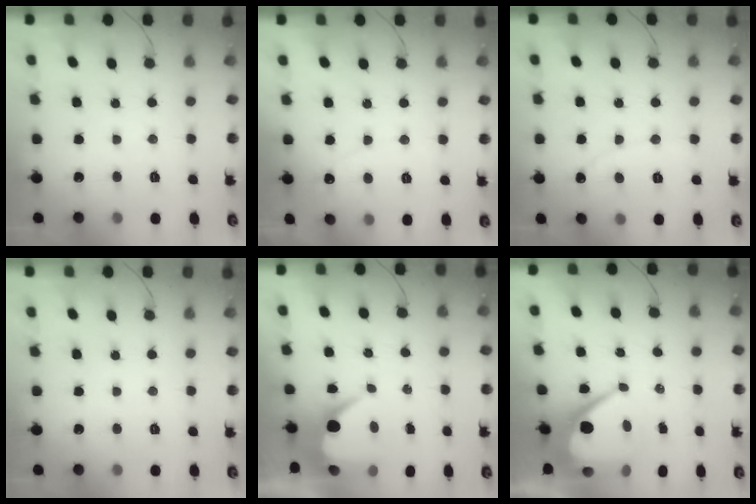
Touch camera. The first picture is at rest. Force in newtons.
{"total": 2.9, "press": 2.9, "slide": 0.2}
{"total": 1.9, "press": 1.9, "slide": 0.1}
{"total": 0.0}
{"total": 7.0, "press": 7.0, "slide": 0.5}
{"total": 11.0, "press": 11.0, "slide": 1.0}